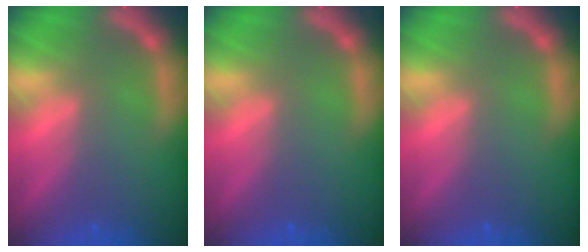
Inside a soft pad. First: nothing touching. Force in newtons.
{"total": 0.0}
{"total": 0.0}